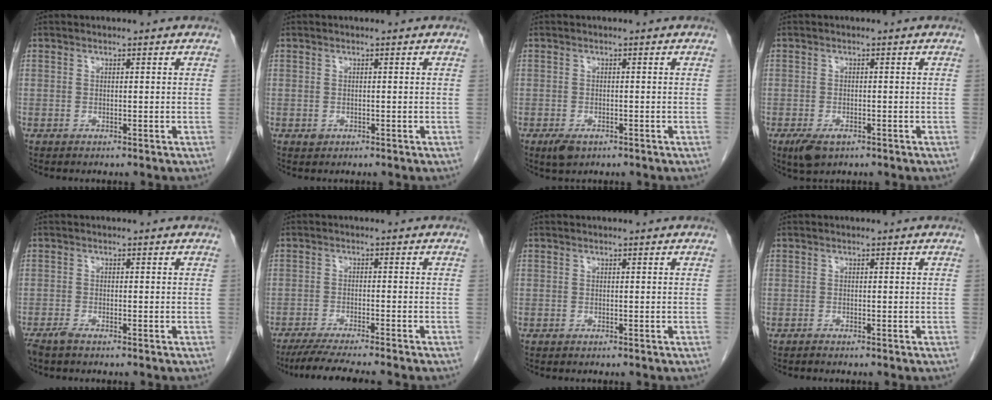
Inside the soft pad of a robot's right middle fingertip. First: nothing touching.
{"total": 0.6, "force": [-0.2, 0.5, 0.2], "torque": [-0.003, 0.001, -0.001]}
{"total": 2.4, "force": [-1.4, 1.2, 1.6], "torque": [-0.034, -0.004, -0.017]}
{"total": 3.5, "force": [-2.0, 1.6, 2.4], "torque": [-0.049, -0.006, -0.028]}
{"total": 1.5, "force": [-1.3, 0.2, 0.8], "torque": [-0.023, -0.004, -0.026]}
{"total": 9.5, "force": [-8.2, -0.4, 4.8], "torque": [-0.062, -0.025, -0.127]}
{"total": 0.0}
{"total": 0.0}